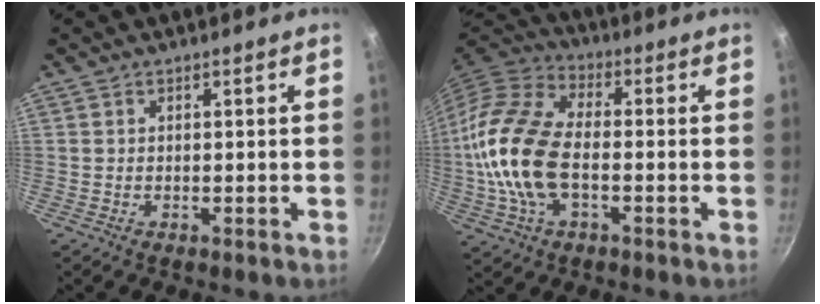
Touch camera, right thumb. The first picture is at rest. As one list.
[{"total": 17.5, "force": [-2.0, 9.9, 14.3], "torque": [-0.275, 0.029, -0.053]}]